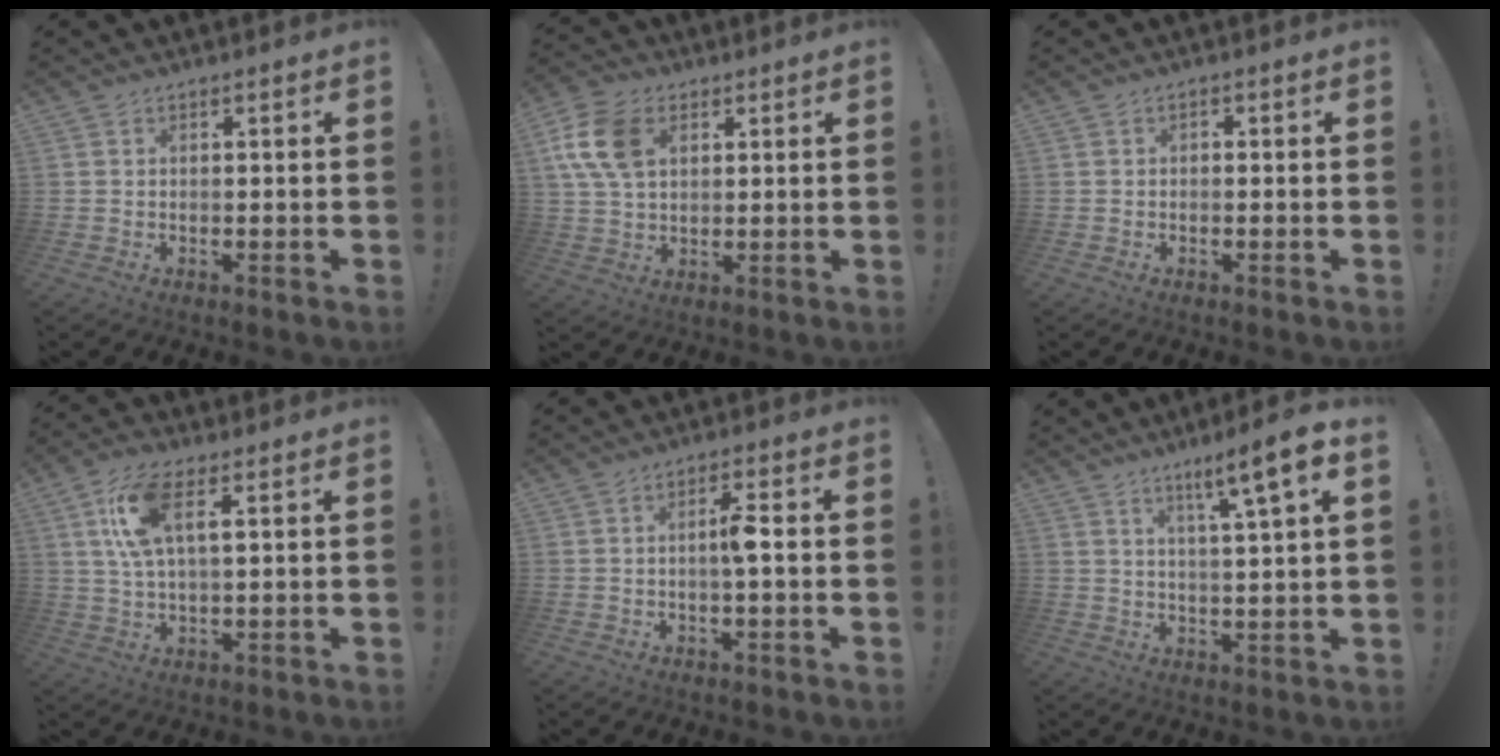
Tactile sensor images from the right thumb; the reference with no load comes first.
{"total": 12.9, "force": [4.0, 8.8, 8.6], "torque": [-0.174, 0.005, 0.077]}
{"total": 1.0, "force": [-0.8, 0.5, 0.2], "torque": [-0.003, 0.004, -0.016]}
{"total": 11.7, "force": [4.2, 5.1, 9.6], "torque": [-0.185, -0.002, 0.076]}
{"total": 5.2, "force": [-0.4, 0.6, 5.2], "torque": [-0.085, 0.001, -0.011]}
{"total": 9.2, "force": [4.8, -0.2, 7.9], "torque": [-0.110, -0.030, 0.064]}